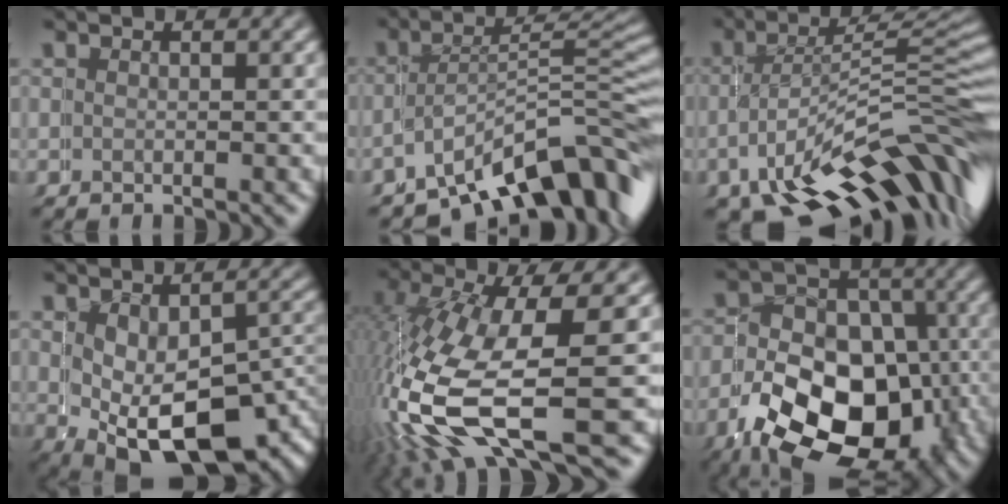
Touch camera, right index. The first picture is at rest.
{"total": 9.2, "force": [-5.6, 3.6, 6.3], "torque": [-0.062, -0.017, -0.078]}
{"total": 11.3, "force": [-5.4, 5.2, 8.5], "torque": [-0.115, -0.029, -0.064]}
{"total": 7.4, "force": [-1.7, 4.2, 5.9], "torque": [-0.102, -0.037, -0.012]}
{"total": 10.3, "force": [-3.2, 5.4, 8.2], "torque": [-0.198, -0.060, -0.017]}
{"total": 15.4, "force": [-5.7, 10.9, 9.2], "torque": [-0.135, -0.062, -0.067]}